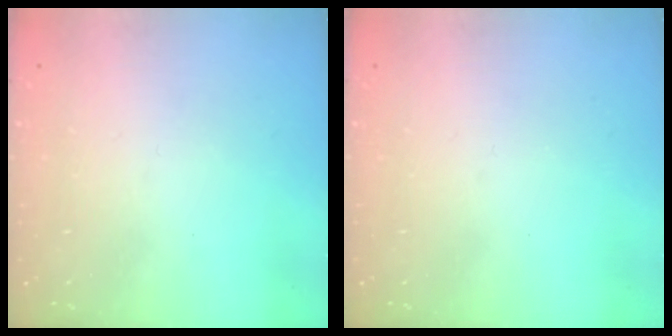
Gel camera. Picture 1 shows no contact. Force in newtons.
{"total": 0.0}